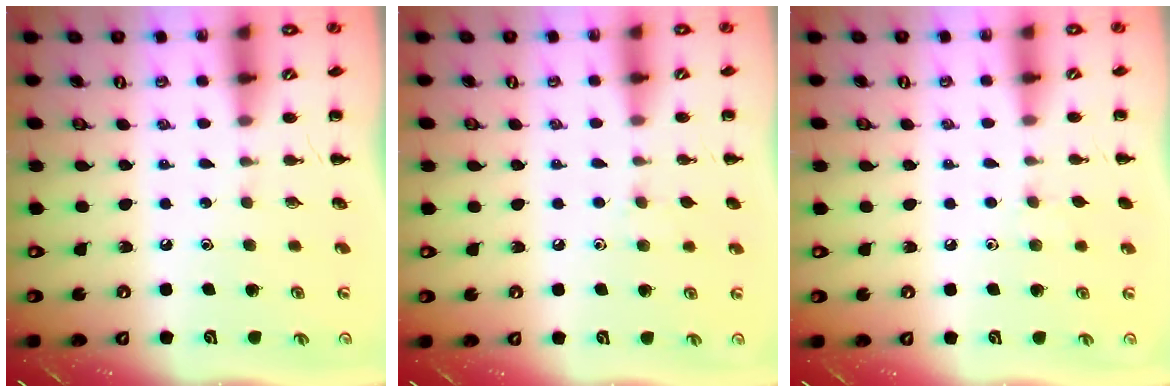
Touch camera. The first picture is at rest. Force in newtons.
{"total": 4.6, "press": 4.3, "slide": 1.5}
{"total": 3.5, "press": 3.2, "slide": 1.3}